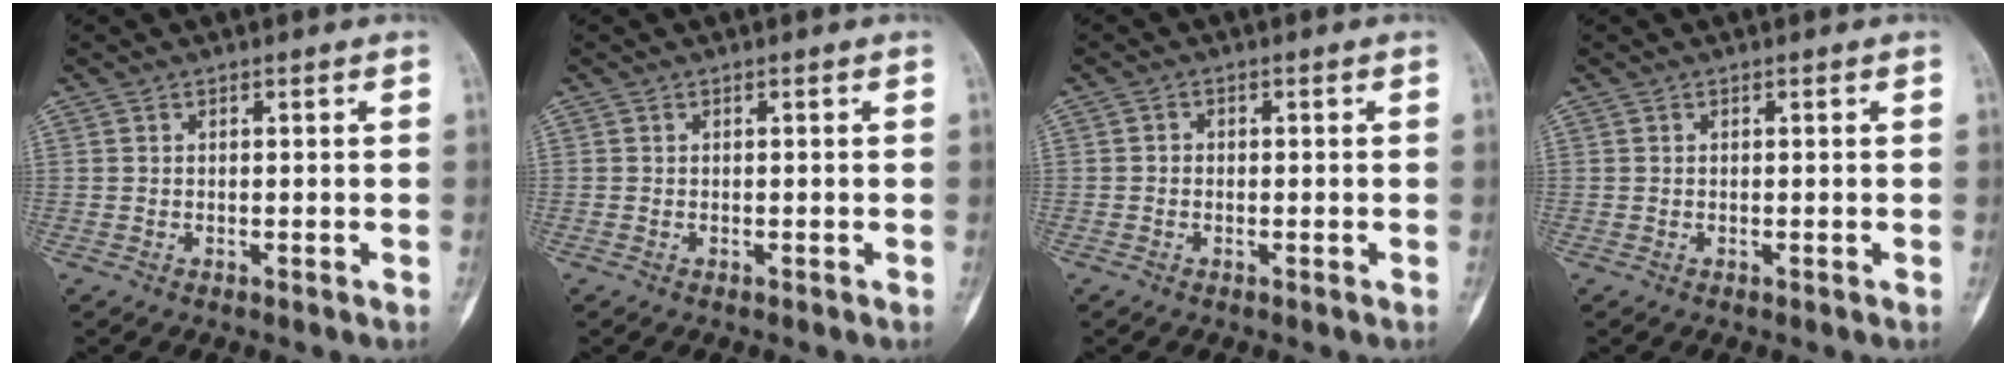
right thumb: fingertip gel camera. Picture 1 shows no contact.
{"total": 0.0}
{"total": 1.1, "force": [-0.3, 1.0, 0.2], "torque": [0.009, 0.005, -0.009]}
{"total": 0.0}